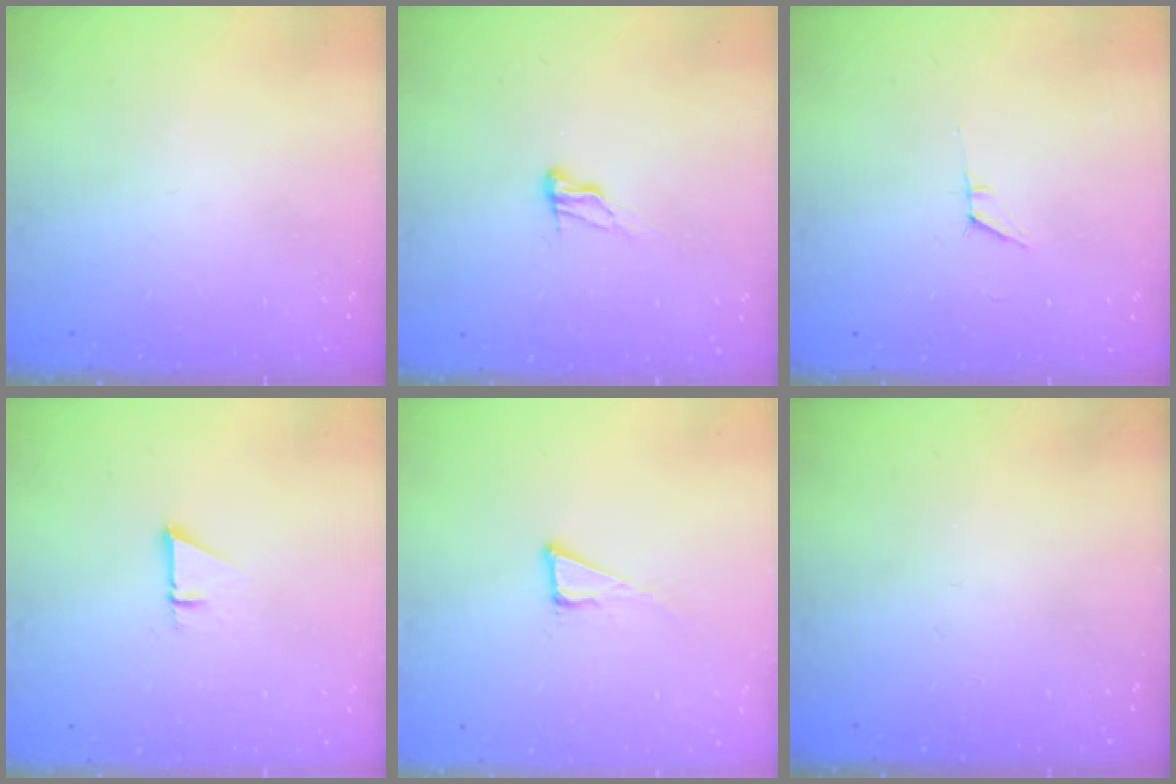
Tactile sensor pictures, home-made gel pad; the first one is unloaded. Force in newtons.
{"total": 5.8, "press": 5.8, "slide": 0.5}
{"total": 5.2, "press": 4.5, "slide": 2.5}
{"total": 1.0, "press": 1.0, "slide": 0.1}
{"total": 4.3, "press": 4.3, "slide": 0.2}
{"total": 0.0}